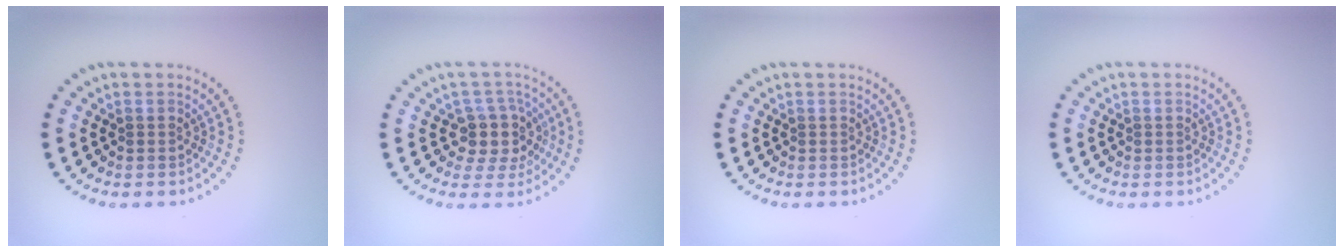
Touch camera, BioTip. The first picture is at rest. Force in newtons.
{"total": 3.5, "press": 3.0, "slide": 1.8}
{"total": 0.0}
{"total": 0.0}